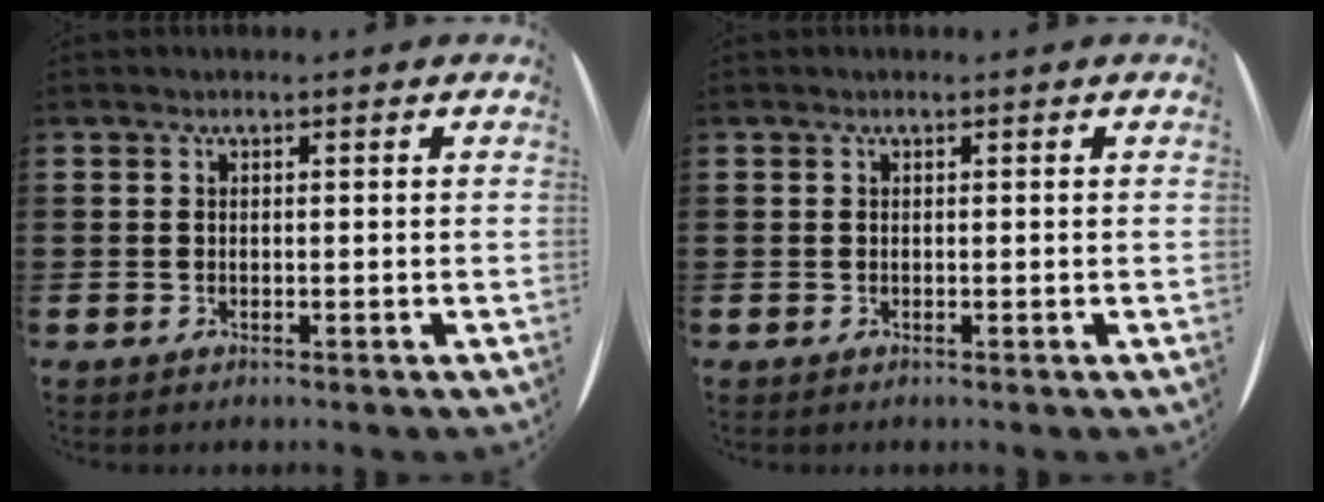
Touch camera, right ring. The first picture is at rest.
{"total": 0.0}